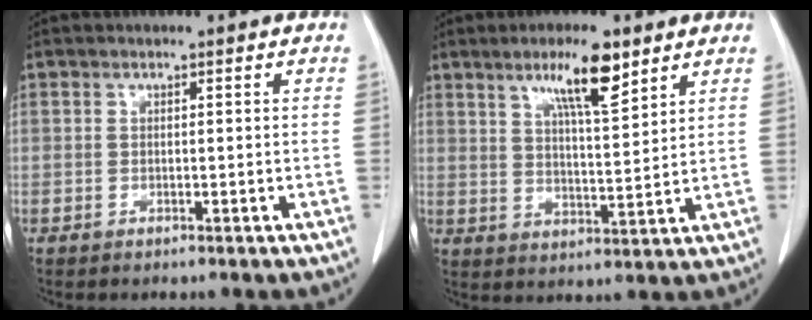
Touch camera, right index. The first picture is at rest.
{"total": 8.9, "force": [5.7, 1.3, 6.8], "torque": [-0.118, 0.000, 0.097]}